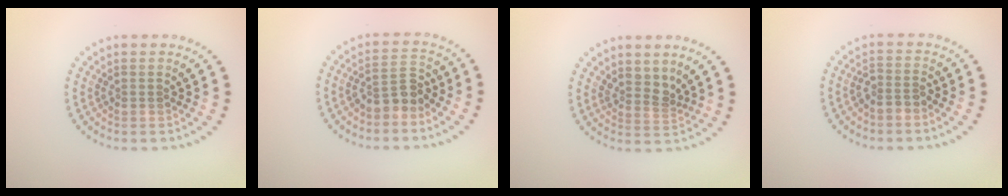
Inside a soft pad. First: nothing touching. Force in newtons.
{"total": 2.8, "press": 2.5, "slide": 1.2}
{"total": 2.1, "press": 1.5, "slide": 1.4}
{"total": 1.7, "press": 1.3, "slide": 1.2}